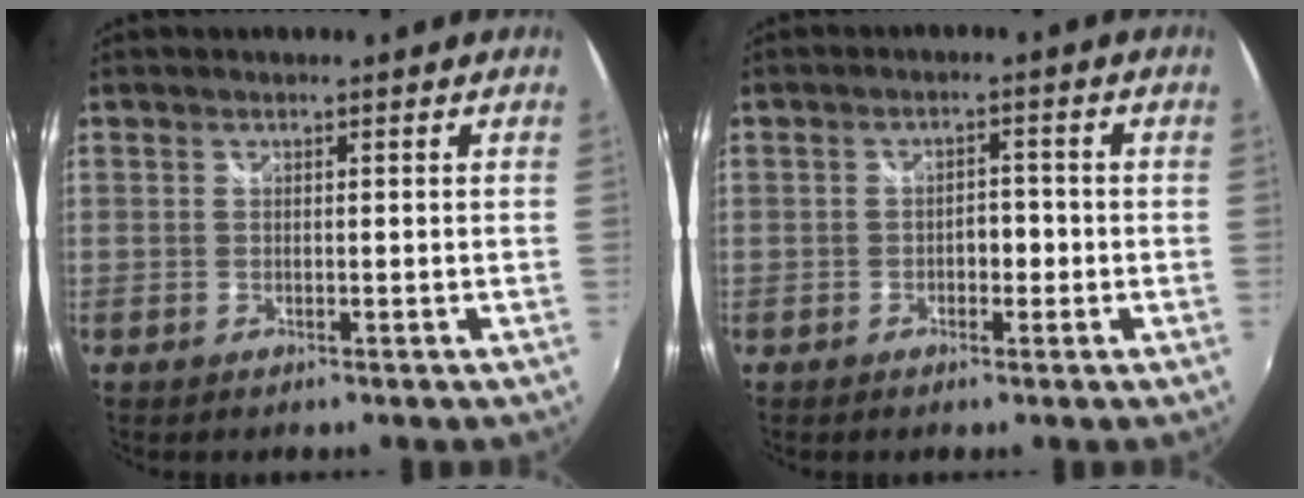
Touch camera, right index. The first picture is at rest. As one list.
[{"total": 2.6, "force": [-0.8, 1.6, 1.9], "torque": [-0.030, 0.007, -0.013]}]